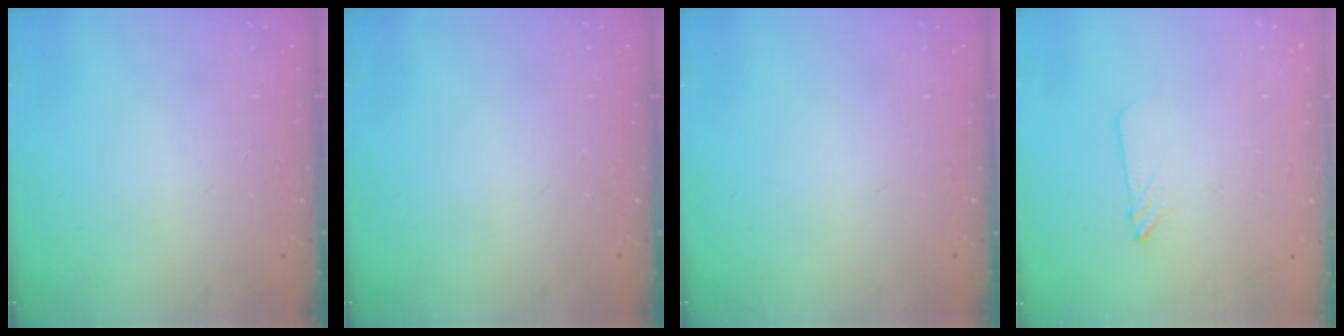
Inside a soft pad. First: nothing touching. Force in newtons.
{"total": 0.0}
{"total": 0.0}
{"total": 2.4, "press": 2.4, "slide": 0.2}